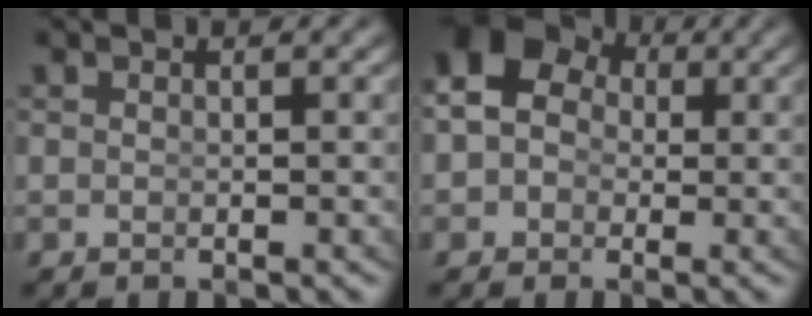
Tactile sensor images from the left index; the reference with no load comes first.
{"total": 7.8, "force": [1.7, 6.3, 4.2], "torque": [-0.083, -0.007, 0.021]}